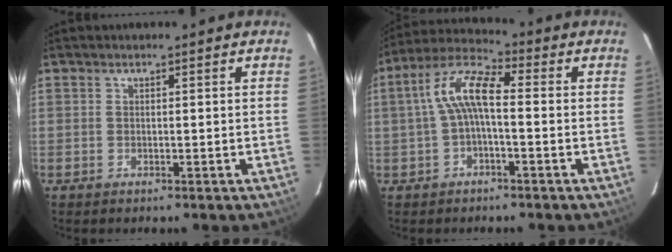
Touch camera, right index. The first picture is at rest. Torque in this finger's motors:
{"motor_torque": [0.75, -0.37, 0.66, 0.18]}